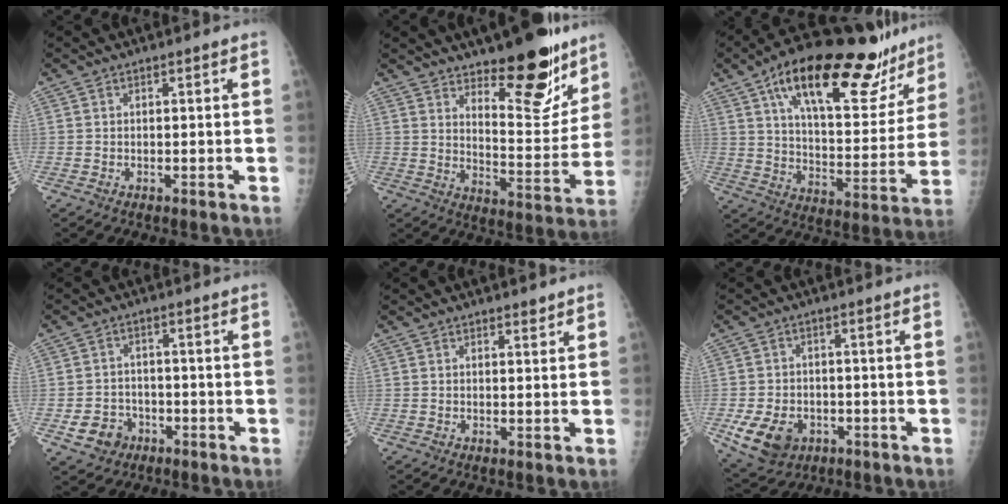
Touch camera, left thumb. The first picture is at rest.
{"total": 16.7, "force": [11.4, 5.8, 10.7], "torque": [-0.094, -0.091, 0.176]}
{"total": 28.3, "force": [18.1, 11.2, 18.7], "torque": [-0.237, -0.039, 0.275]}
{"total": 5.7, "force": [-2.6, 4.8, 1.7], "torque": [-0.010, 0.018, -0.036]}
{"total": 1.3, "force": [1.0, 0.4, 0.6], "torque": [-0.004, -0.007, 0.015]}
{"total": 9.9, "force": [-3.7, 7.4, 5.5], "torque": [-0.097, 0.010, -0.049]}